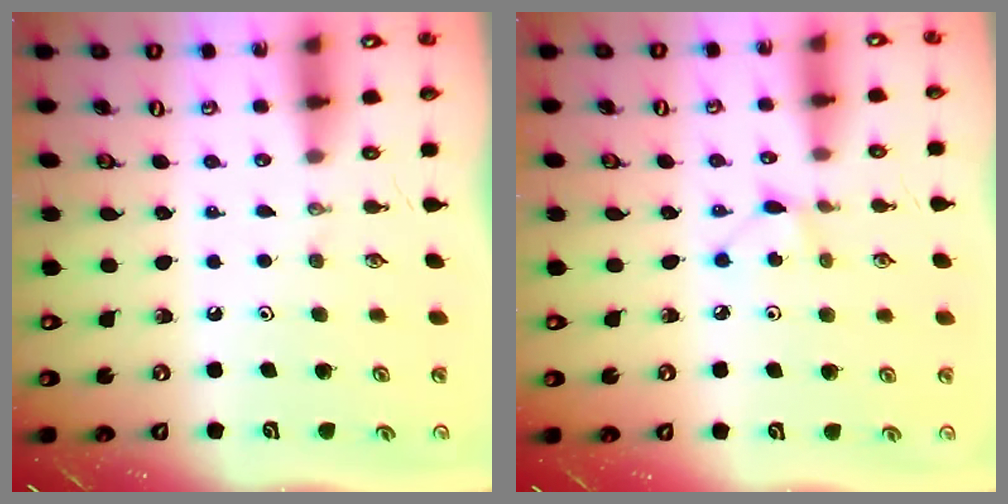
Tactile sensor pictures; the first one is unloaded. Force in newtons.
{"total": 3.8, "press": 3.8, "slide": 0.5}